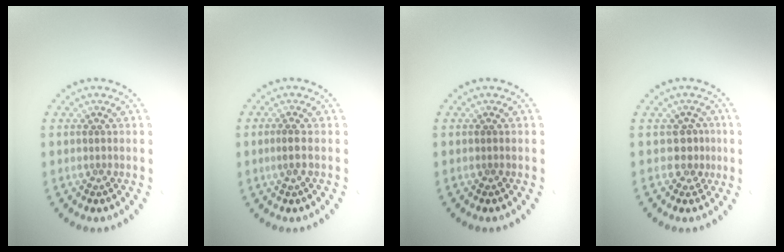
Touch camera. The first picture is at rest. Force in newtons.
{"total": 1.1, "press": 0.9, "slide": 0.5}
{"total": 0.0}
{"total": 2.0, "press": 1.4, "slide": 1.4}